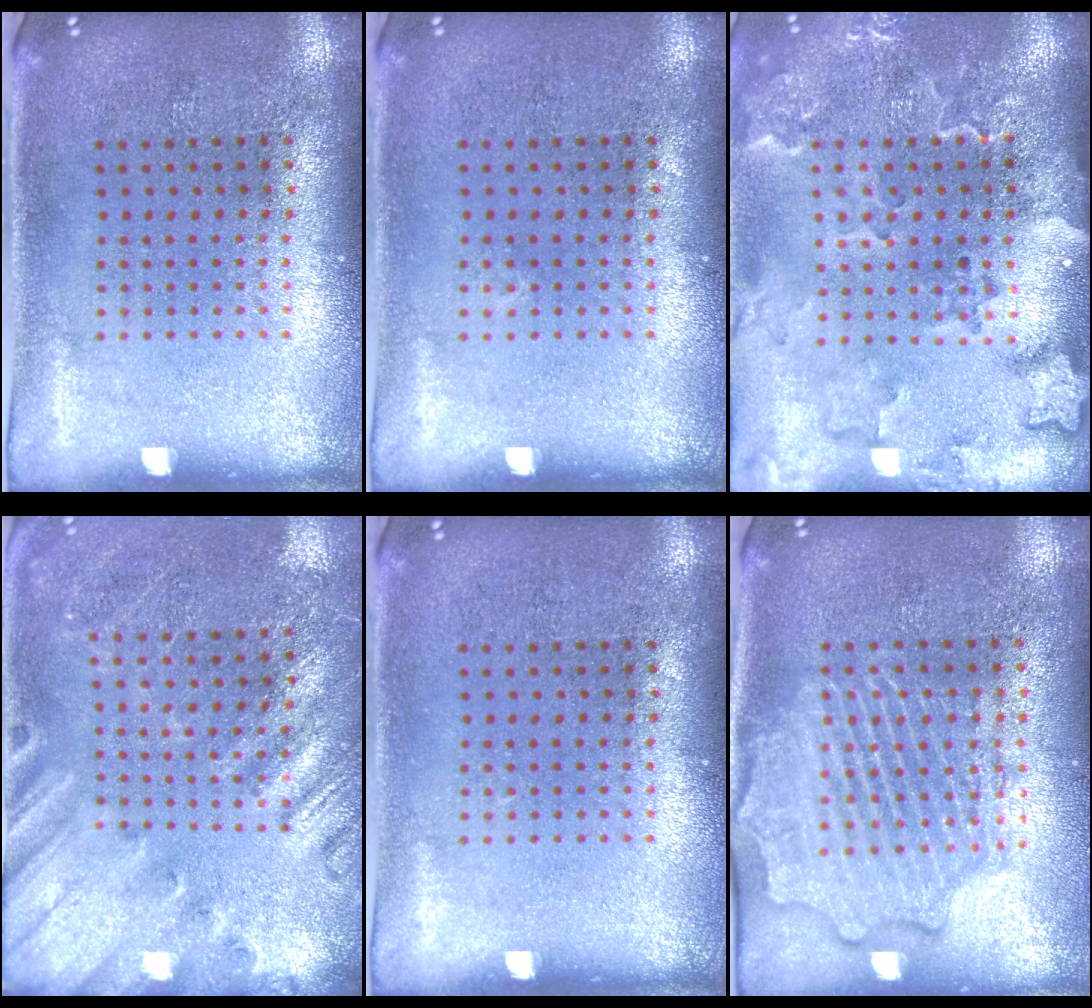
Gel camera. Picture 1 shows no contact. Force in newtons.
{"total": 0.0}
{"total": 2.7, "press": 2.4, "slide": 1.2}
{"total": 2.2, "press": 2.1, "slide": 0.8}
{"total": 0.0}
{"total": 2.2, "press": 2.2, "slide": 0.2}